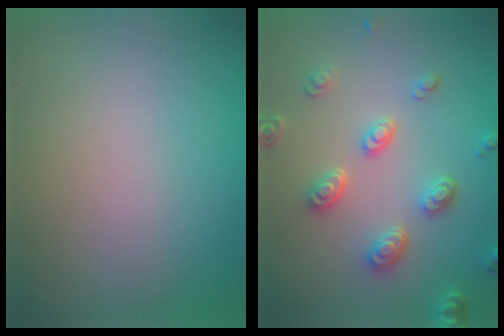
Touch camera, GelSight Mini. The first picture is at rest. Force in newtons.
{"total": 3.5, "press": 3.2, "slide": 1.4}